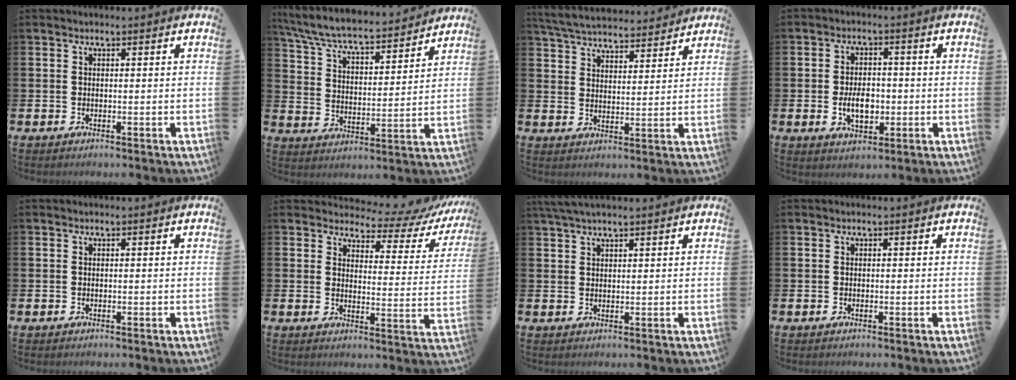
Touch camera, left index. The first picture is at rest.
{"total": 7.2, "force": [6.8, 1.0, 2.3], "torque": [-0.078, -0.052, 0.114]}
{"total": 5.8, "force": [5.6, 1.0, 0.8], "torque": [-0.037, -0.034, 0.099]}
{"total": 4.6, "force": [-0.8, 2.9, 3.4], "torque": [-0.044, -0.001, -0.018]}
{"total": 0.0}
{"total": 4.4, "force": [3.9, 1.8, 1.0], "torque": [-0.022, -0.043, 0.056]}
{"total": 3.1, "force": [2.7, 0.4, 1.5], "torque": [-0.038, 0.002, 0.051]}
{"total": 0.0}